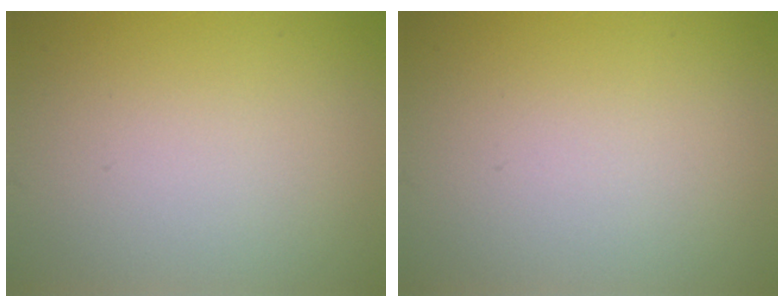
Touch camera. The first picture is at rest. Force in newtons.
{"total": 0.0}